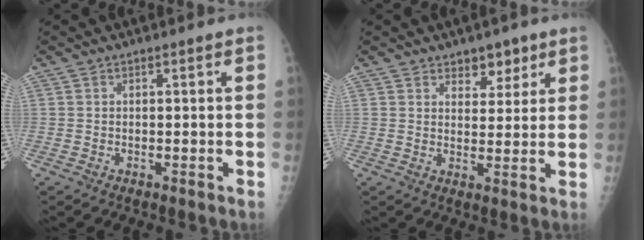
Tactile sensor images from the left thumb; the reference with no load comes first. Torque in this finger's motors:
{"motor_torque": [-0.26, -0.08, 0.20, 0.04, -0.02]}